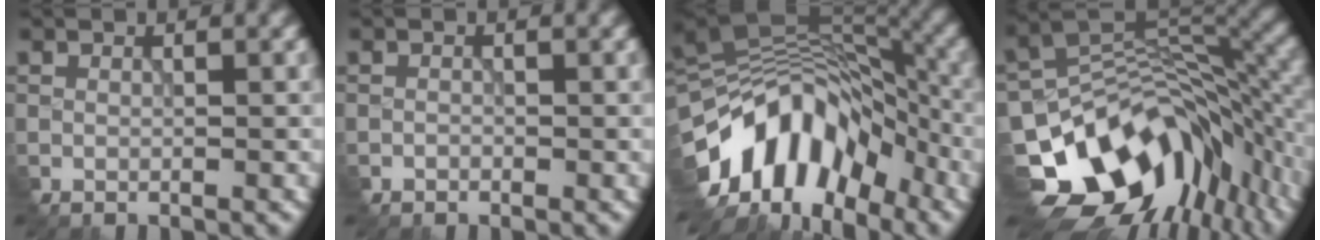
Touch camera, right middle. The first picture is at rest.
{"total": 0.8, "force": [-0.6, -0.2, -0.5], "torque": [-0.003, 0.005, -0.007]}
{"total": 12.5, "force": [-6.3, 7.0, 8.2], "torque": [-0.139, 0.030, -0.117]}
{"total": 14.0, "force": [-7.3, 9.3, 7.6], "torque": [-0.152, -0.002, -0.115]}